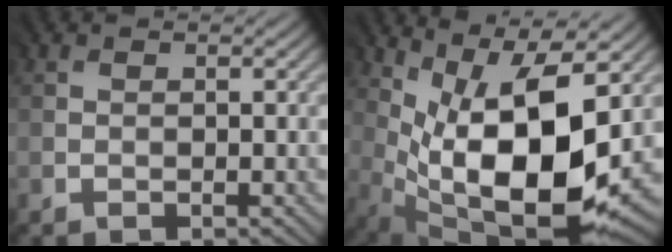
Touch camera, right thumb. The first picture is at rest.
{"total": 16.2, "force": [0.7, 6.5, 14.8], "torque": [-0.257, -0.017, 0.028]}